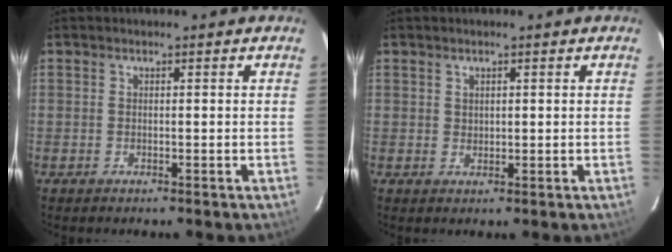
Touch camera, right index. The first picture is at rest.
{"total": 1.2, "force": [0.7, 0.8, 0.3], "torque": [-0.002, 0.003, 0.014]}